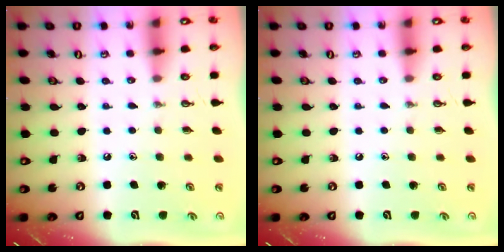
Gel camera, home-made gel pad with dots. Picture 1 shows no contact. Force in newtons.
{"total": 0.0}